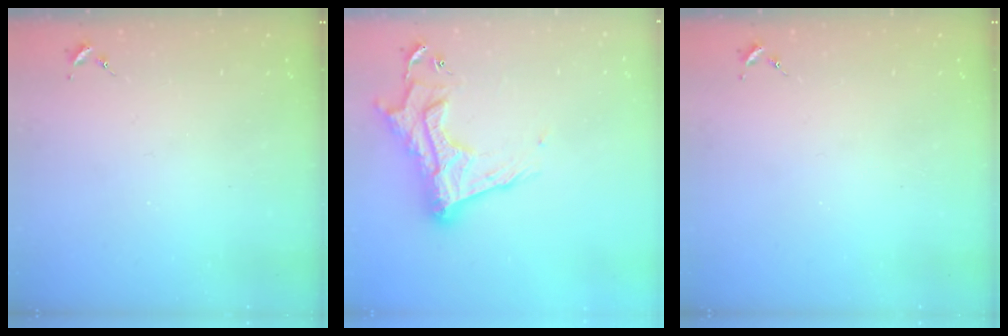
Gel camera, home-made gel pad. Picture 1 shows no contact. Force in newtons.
{"total": 19.0, "press": 18.9, "slide": 1.5}
{"total": 0.0}